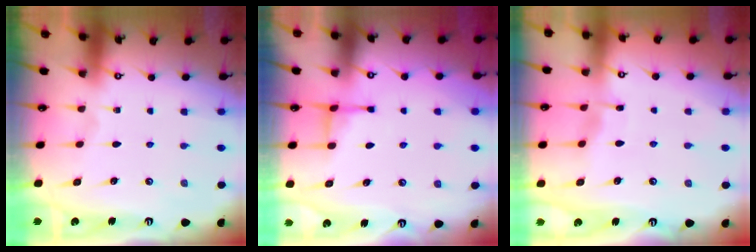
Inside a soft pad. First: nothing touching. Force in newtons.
{"total": 3.8, "press": 3.7, "slide": 0.9}
{"total": 4.3, "press": 4.2, "slide": 0.3}